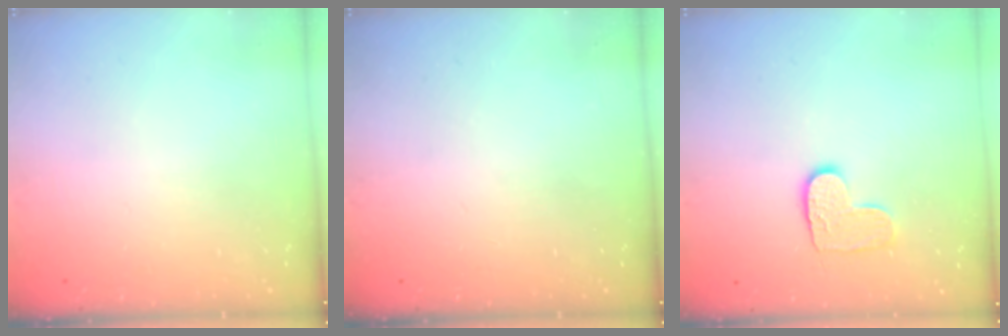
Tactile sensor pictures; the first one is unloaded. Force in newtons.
{"total": 0.0}
{"total": 8.2, "press": 8.2, "slide": 0.5}